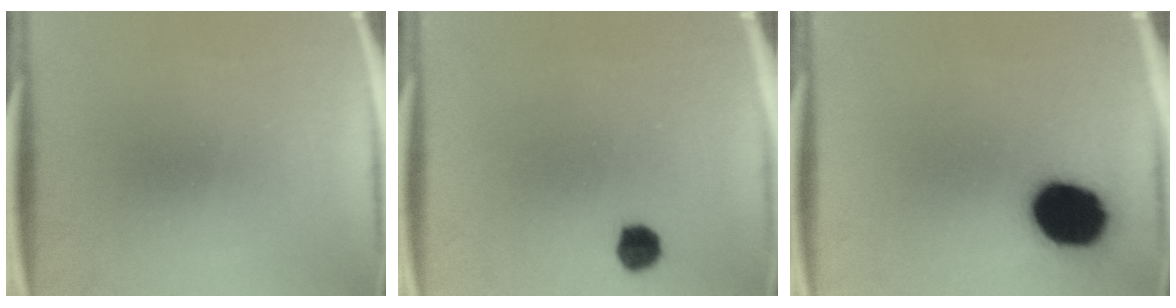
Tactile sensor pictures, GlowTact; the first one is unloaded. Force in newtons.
{"total": 4.2}
{"total": 16.6}